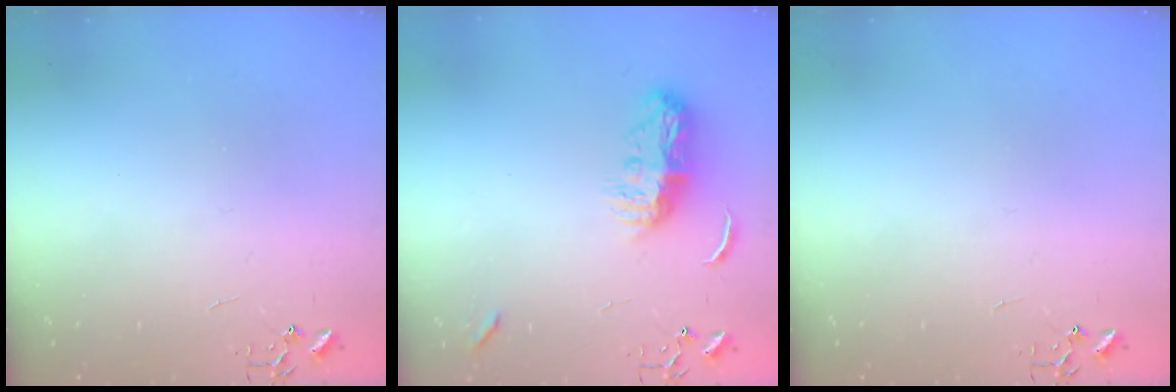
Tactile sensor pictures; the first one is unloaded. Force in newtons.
{"total": 9.1, "press": 9.1, "slide": 0.8}
{"total": 0.0}